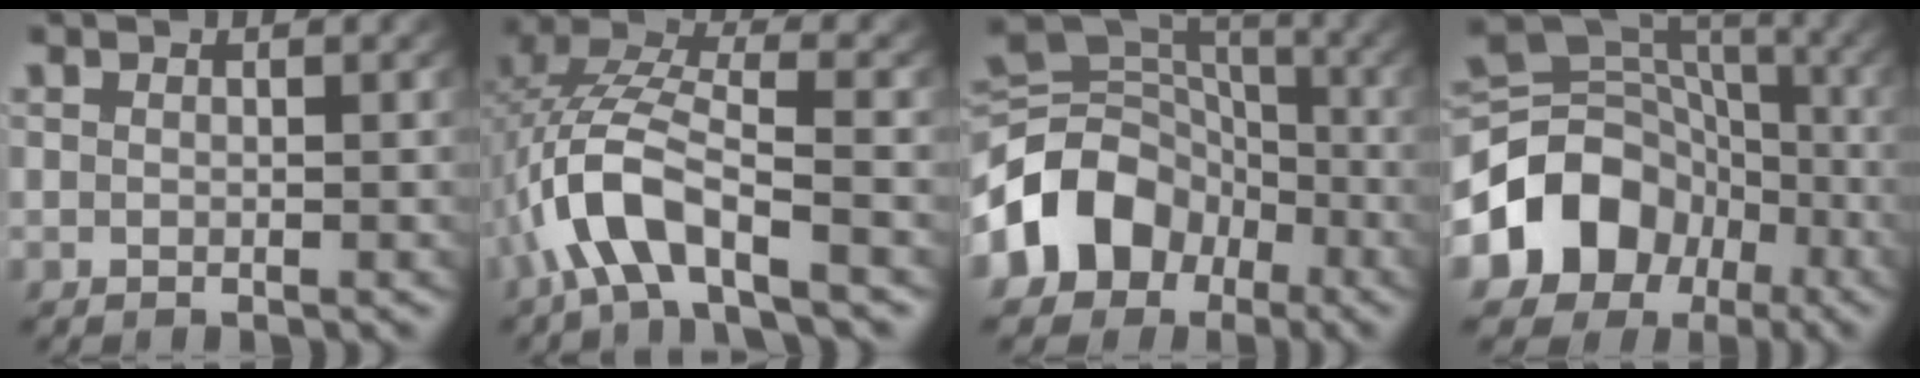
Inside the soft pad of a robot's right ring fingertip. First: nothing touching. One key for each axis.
{"total": 6.9, "fx": -0.9, "fy": 4.3, "fz": 5.4, "tx": -0.144, "ty": -0.012, "tz": -0.013}
{"total": 13.2, "fx": -3.1, "fy": 11.4, "fz": 6.1, "tx": -0.138, "ty": -0.038, "tz": -0.044}
{"total": 15.2, "fx": -4.0, "fy": 12.9, "fz": 6.9, "tx": -0.142, "ty": -0.046, "tz": -0.055}